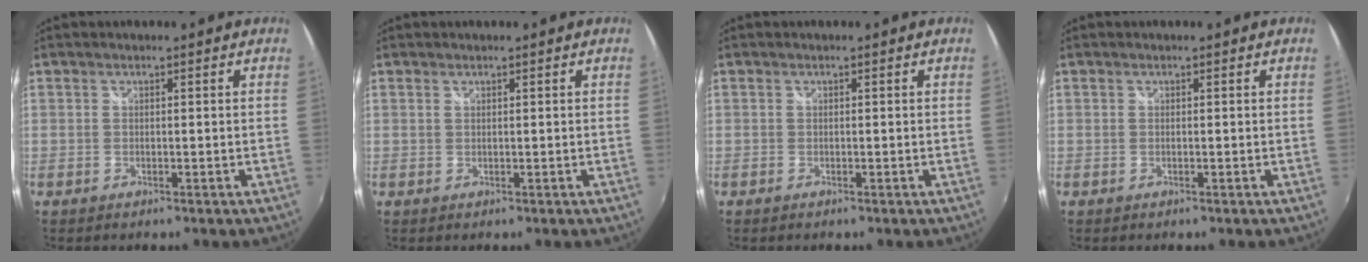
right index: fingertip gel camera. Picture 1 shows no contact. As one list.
[{"total": 0.0}, {"total": 0.0}, {"total": 0.0}]